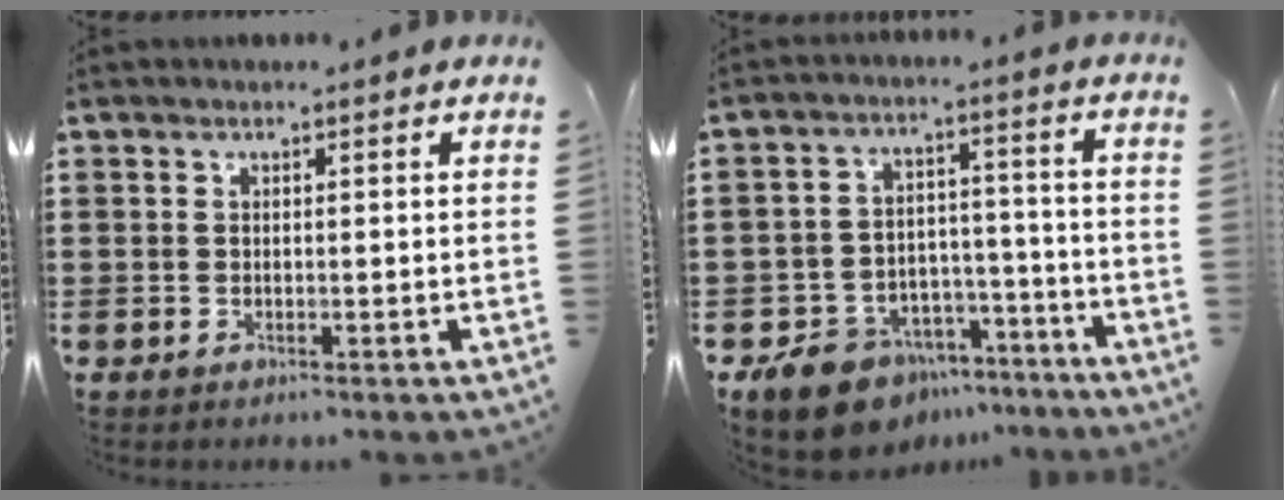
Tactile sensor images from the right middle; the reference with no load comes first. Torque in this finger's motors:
{"motor_torque": [0.21, -0.05, 0.20, 0.06]}